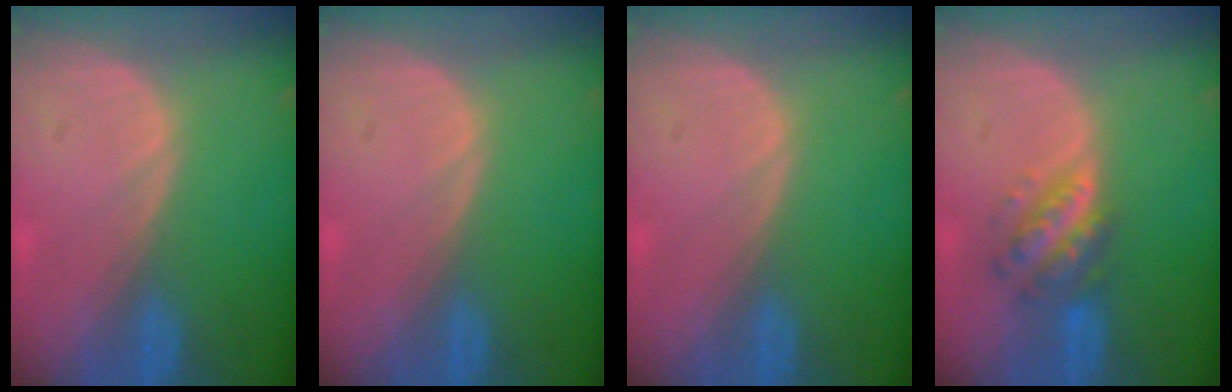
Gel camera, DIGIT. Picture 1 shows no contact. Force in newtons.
{"total": 0.0}
{"total": 0.0}
{"total": 5.8, "press": 5.3, "slide": 2.3}